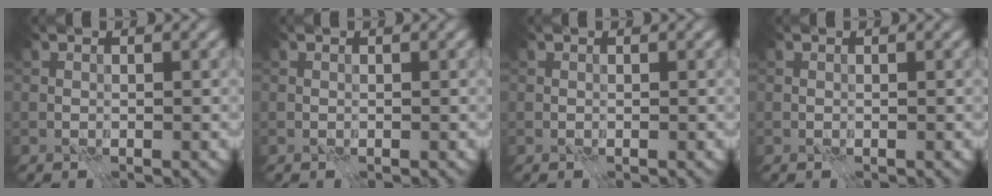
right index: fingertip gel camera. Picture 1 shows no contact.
{"total": 0.0}
{"total": 0.0}
{"total": 0.0}